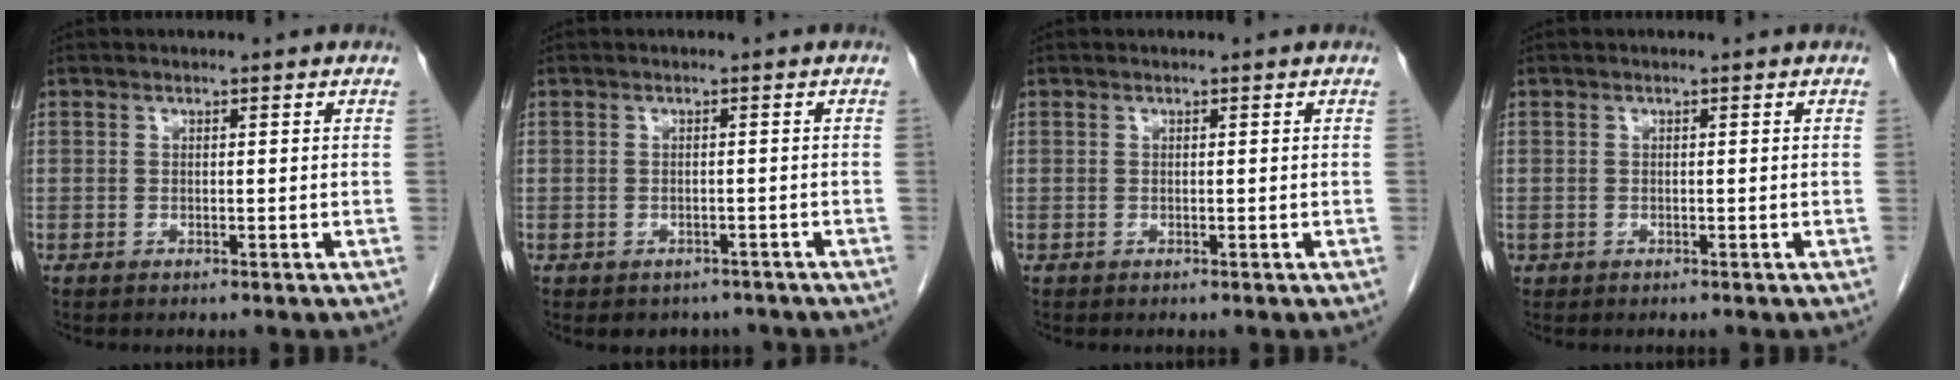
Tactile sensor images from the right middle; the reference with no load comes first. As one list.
[{"total": 3.6, "force": [-2.9, 2.1, 0.4], "torque": [0.002, 0.009, -0.034]}, {"total": 0.0}, {"total": 0.0}]